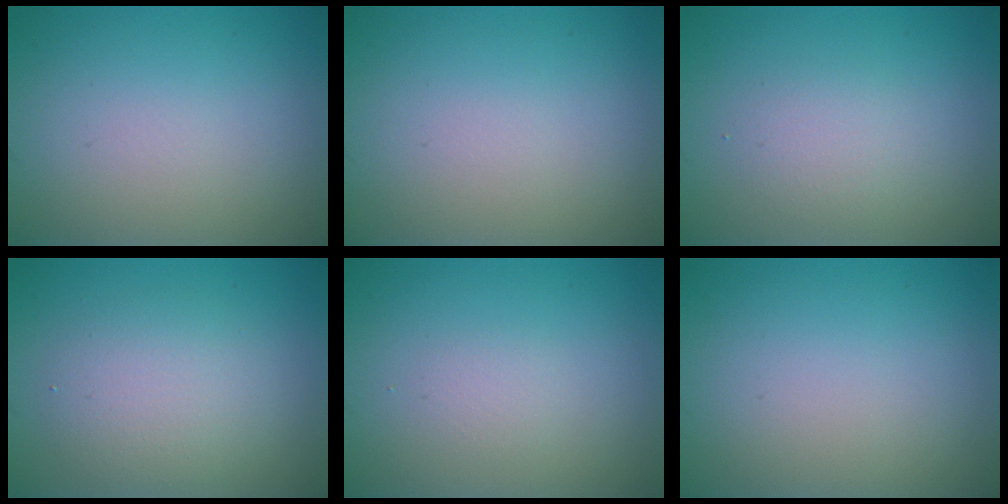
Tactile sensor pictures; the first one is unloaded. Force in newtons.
{"total": 0.0}
{"total": 1.8, "press": 1.8, "slide": 0.1}
{"total": 3.6, "press": 3.6, "slide": 0.3}
{"total": 0.8, "press": 0.8, "slide": 0.1}
{"total": 0.0}